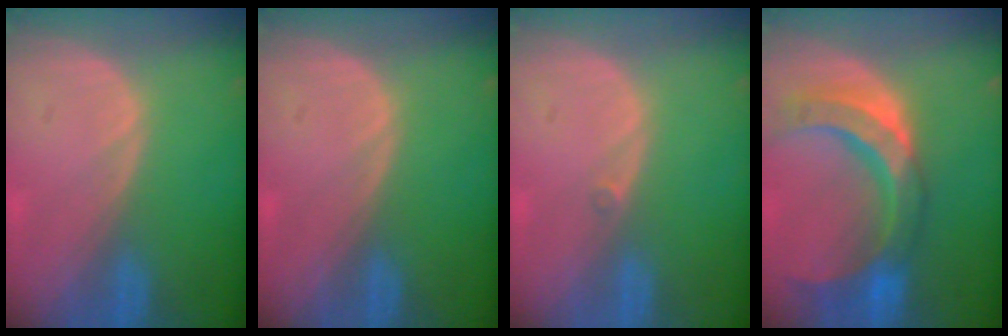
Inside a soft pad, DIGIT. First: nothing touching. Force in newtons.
{"total": 0.0}
{"total": 0.6, "press": 0.5, "slide": 0.3}
{"total": 11.4, "press": 9.6, "slide": 6.0}